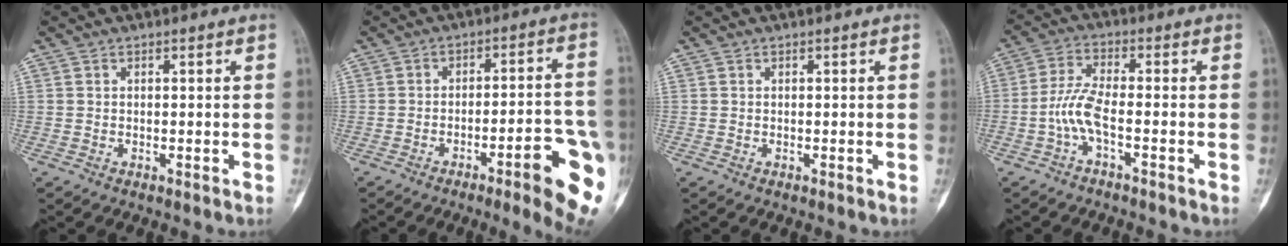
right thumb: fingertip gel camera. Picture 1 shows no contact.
{"total": 13.7, "force": [-6.2, 2.4, 12.0], "torque": [-0.129, 0.029, -0.079]}
{"total": 0.0}
{"total": 6.0, "force": [-2.4, 1.9, 5.2], "torque": [-0.119, 0.024, -0.053]}